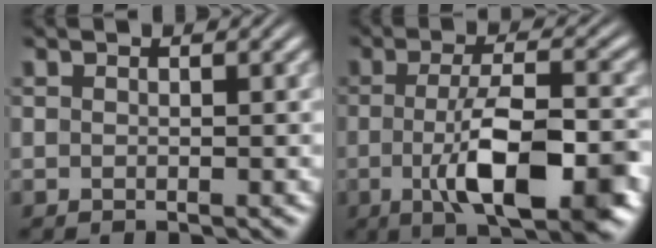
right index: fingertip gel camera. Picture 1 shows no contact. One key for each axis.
{"total": 8.9, "fx": -2.4, "fy": 2.8, "fz": 8.1, "tx": -0.132, "ty": -0.011, "tz": -0.035}